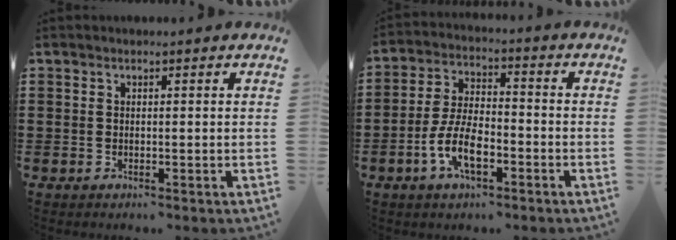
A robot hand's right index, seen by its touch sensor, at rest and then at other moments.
{"total": 7.9, "force": [-3.3, 3.4, 6.3], "torque": [-0.147, -0.004, -0.068]}